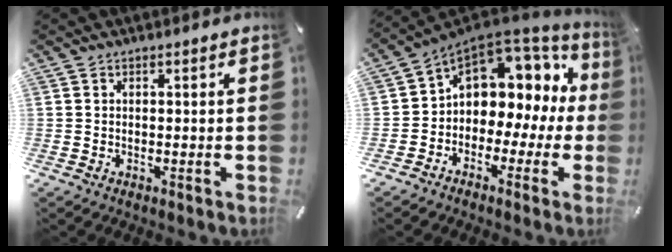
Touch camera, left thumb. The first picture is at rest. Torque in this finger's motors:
{"motor_torque": [0.56, 1.82, 1.19, 0.74, 0.14]}